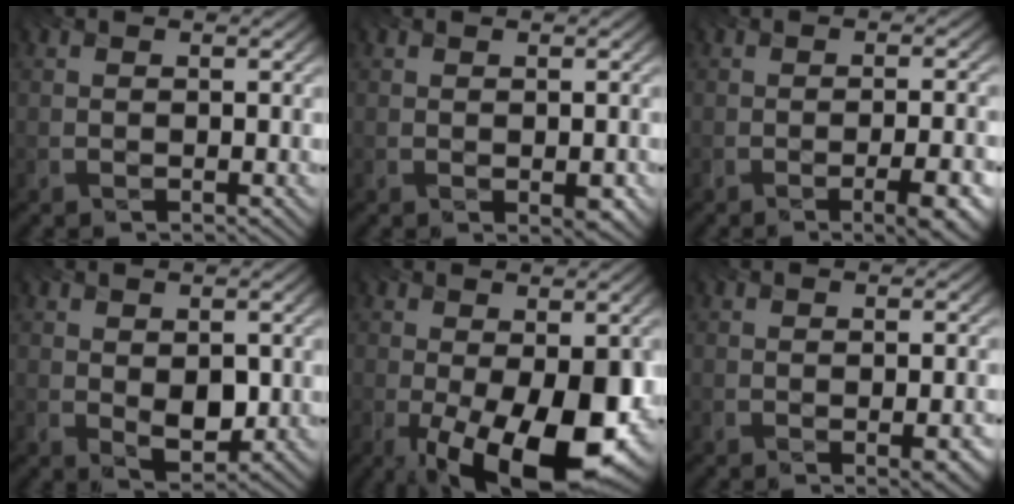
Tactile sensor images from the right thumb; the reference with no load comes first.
{"total": 1.9, "force": [-0.5, 0.8, 1.6], "torque": [-0.024, -0.004, -0.005]}
{"total": 5.0, "force": [-2.6, 0.9, 4.1], "torque": [-0.047, -0.001, -0.043]}
{"total": 3.7, "force": [0.0, 2.2, 2.9], "torque": [-0.056, -0.010, -0.001]}
{"total": 13.9, "force": [-4.9, 5.1, 11.9], "torque": [-0.165, -0.009, -0.076]}
{"total": 3.3, "force": [-1.1, 1.1, 2.9], "torque": [-0.030, -0.001, -0.015]}